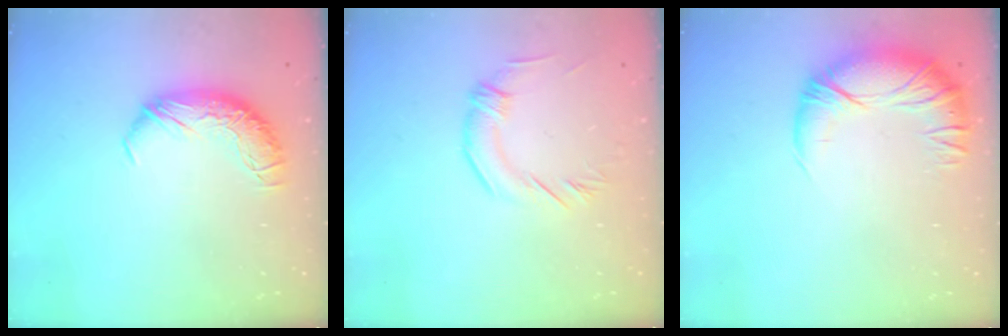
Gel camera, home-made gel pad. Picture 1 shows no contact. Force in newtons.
{"total": 2.3, "press": 1.9, "slide": 1.4}
{"total": 3.0, "press": 0.5, "slide": 3.0}